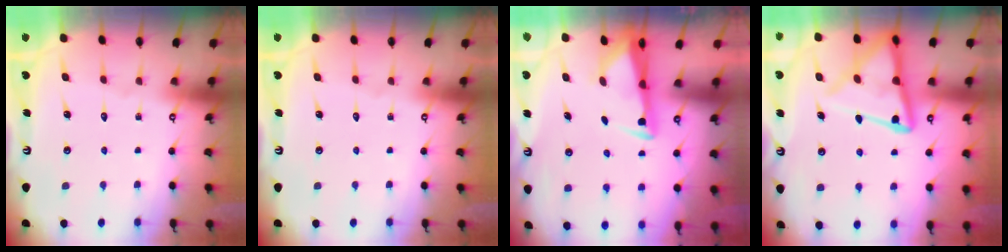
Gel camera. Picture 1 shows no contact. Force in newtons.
{"total": 0.0}
{"total": 2.9, "press": 2.8, "slide": 0.9}
{"total": 13.3, "press": 13.2, "slide": 1.3}